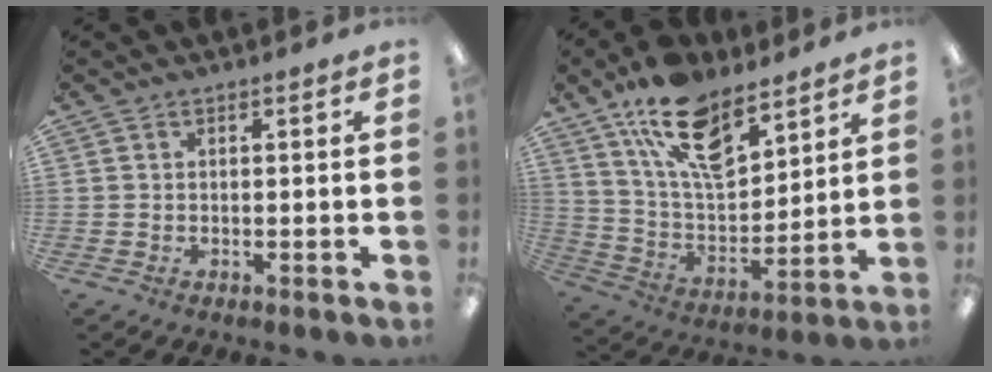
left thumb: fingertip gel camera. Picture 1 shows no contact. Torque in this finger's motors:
{"motor_torque": [0.19, 0.70, 1.60, -1.17, 0.40]}